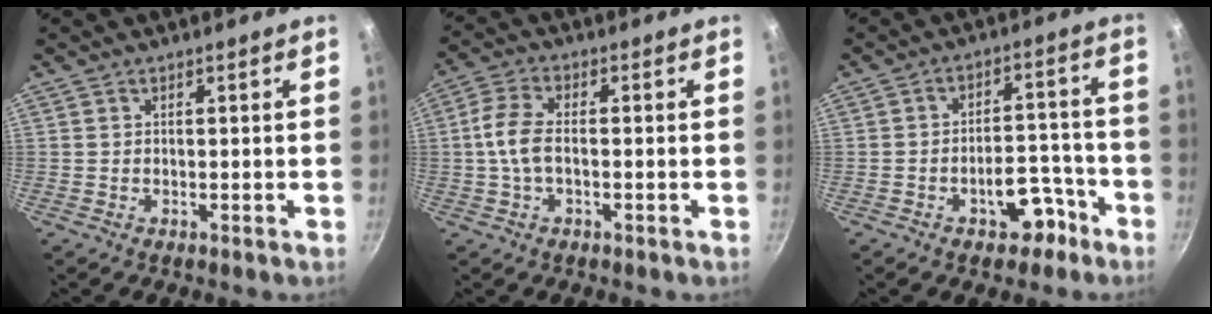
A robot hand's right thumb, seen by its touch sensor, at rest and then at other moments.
{"total": 6.6, "force": [-0.6, 3.5, 5.5], "torque": [-0.117, 0.019, -0.021]}
{"total": 8.5, "force": [-4.7, 4.9, 5.2], "torque": [-0.029, 0.053, -0.055]}